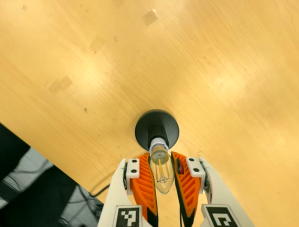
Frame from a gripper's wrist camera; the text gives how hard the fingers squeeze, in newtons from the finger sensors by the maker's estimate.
{"total": 23.5, "left": 24.7, "right": 22.3}